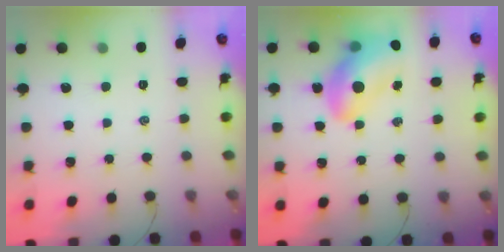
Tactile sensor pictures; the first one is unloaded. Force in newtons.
{"total": 14.3, "press": 13.7, "slide": 4.0}